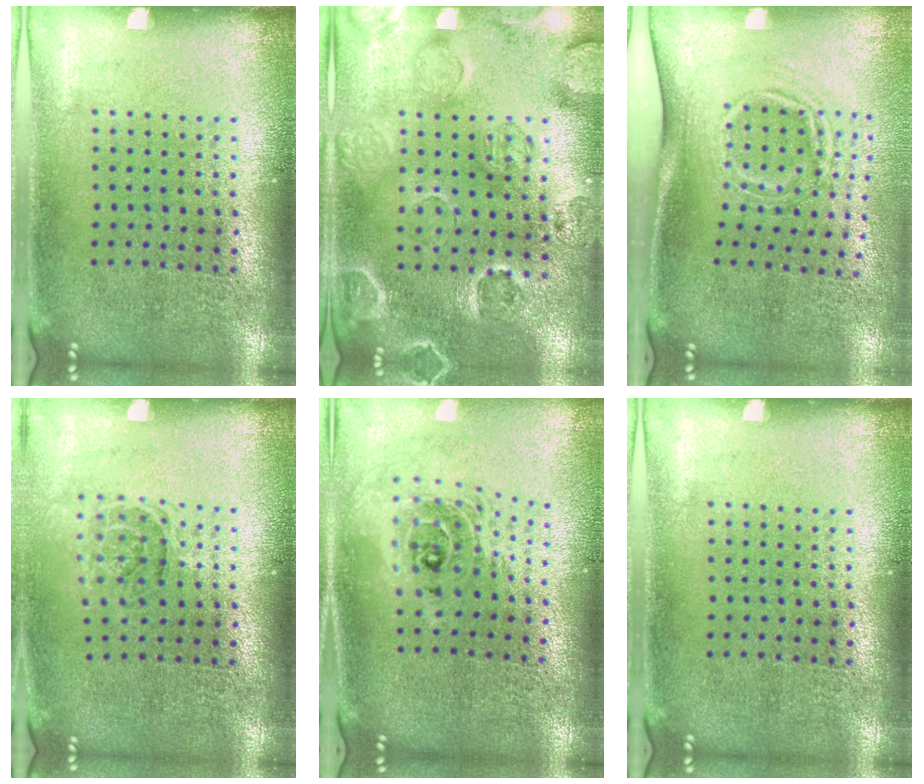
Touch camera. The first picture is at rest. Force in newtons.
{"total": 2.5, "press": 2.3, "slide": 1.0}
{"total": 1.7, "press": 1.2, "slide": 1.2}
{"total": 1.1, "press": 1.0, "slide": 0.4}
{"total": 2.0, "press": 1.6, "slide": 1.3}
{"total": 0.0}